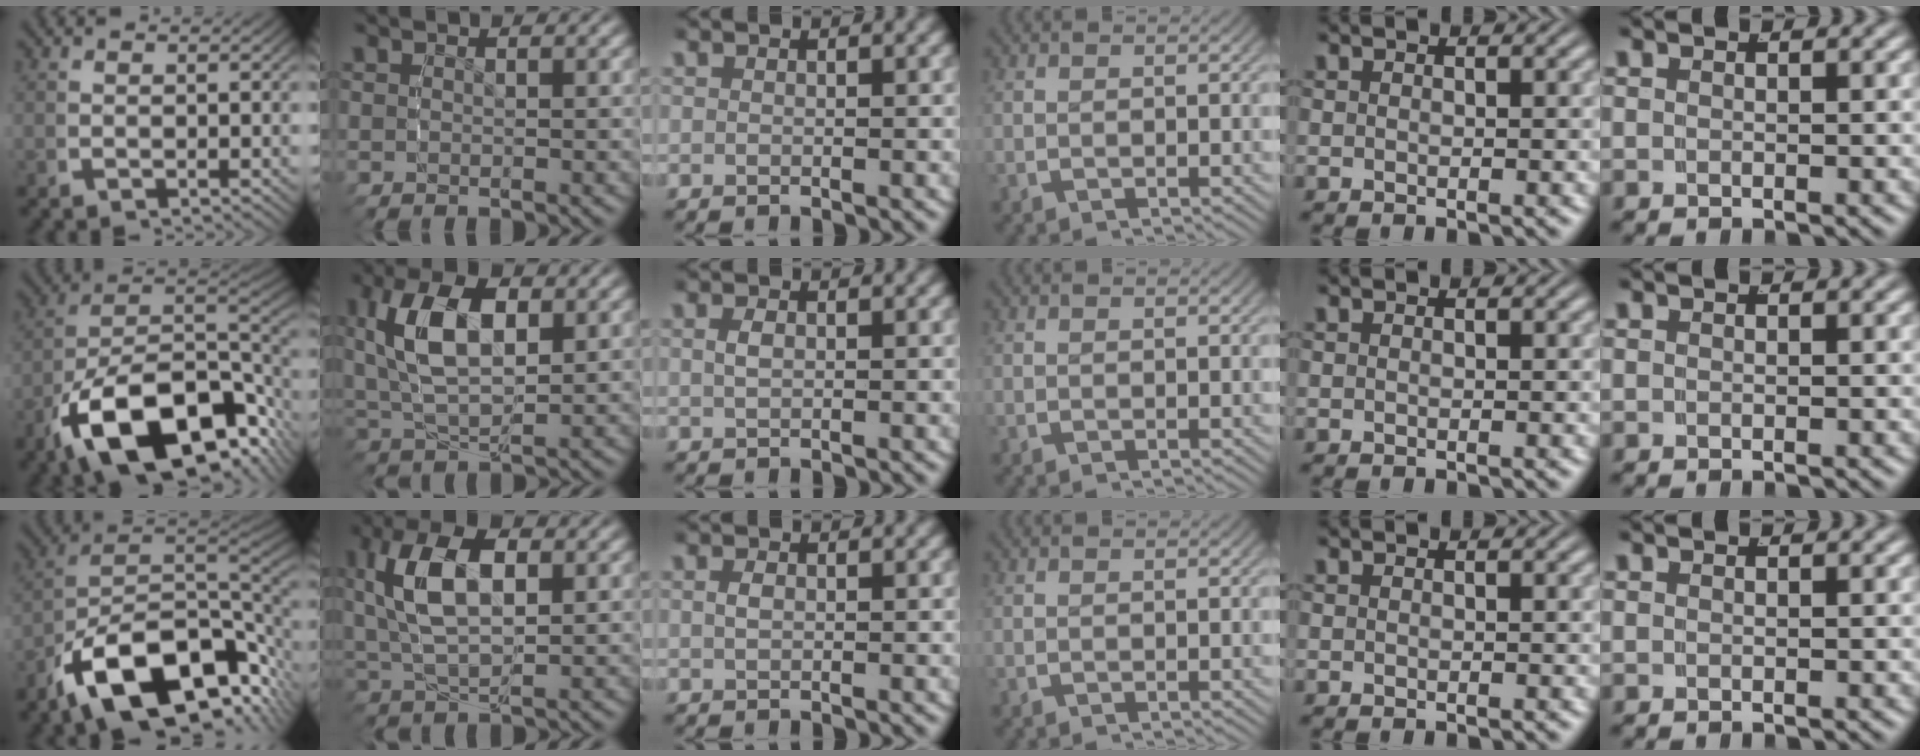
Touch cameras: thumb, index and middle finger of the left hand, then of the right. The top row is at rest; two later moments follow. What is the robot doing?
{"motion": "grasp_and_lifting", "object": "bowl"}